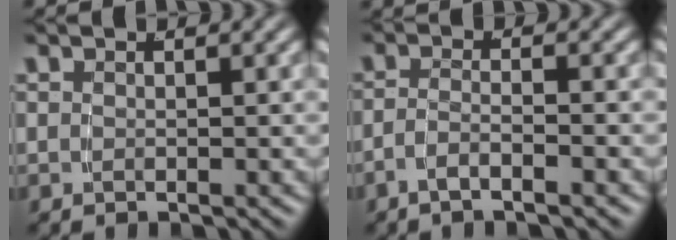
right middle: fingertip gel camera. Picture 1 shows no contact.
{"total": 2.5, "force": [-2.0, -0.1, 1.5], "torque": [-0.033, -0.011, -0.031]}